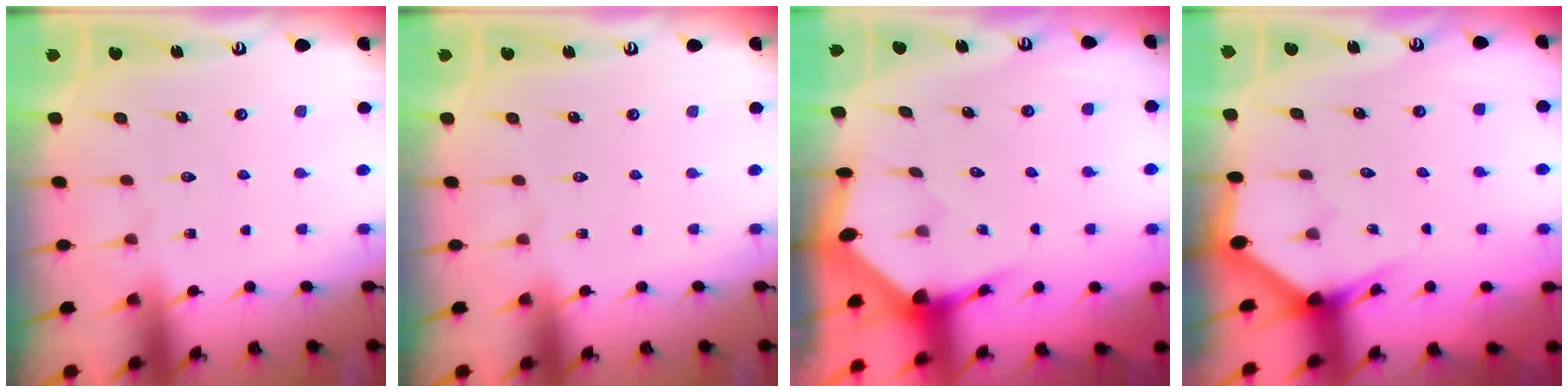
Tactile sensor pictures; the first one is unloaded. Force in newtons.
{"total": 0.0}
{"total": 3.6, "press": 3.6, "slide": 0.5}
{"total": 2.9, "press": 2.9, "slide": 0.1}